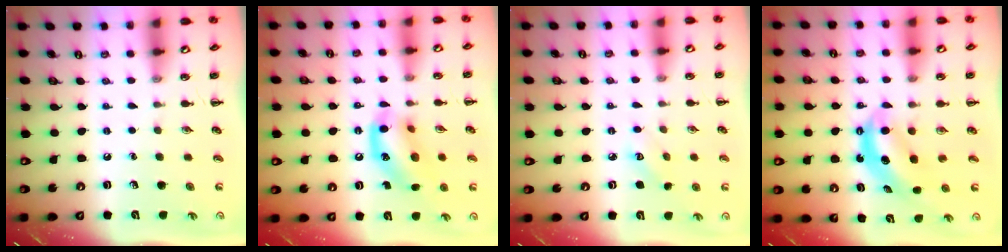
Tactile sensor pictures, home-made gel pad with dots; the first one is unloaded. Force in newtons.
{"total": 14.1, "press": 13.8, "slide": 3.0}
{"total": 2.9, "press": 2.8, "slide": 0.8}
{"total": 6.2, "press": 6.2, "slide": 0.4}